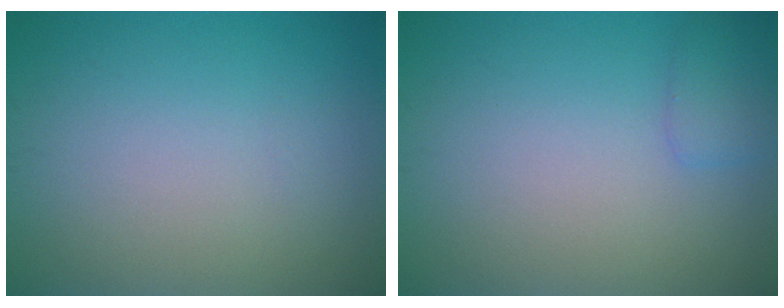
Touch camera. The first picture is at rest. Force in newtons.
{"total": 1.3, "press": 1.3, "slide": 0.0}